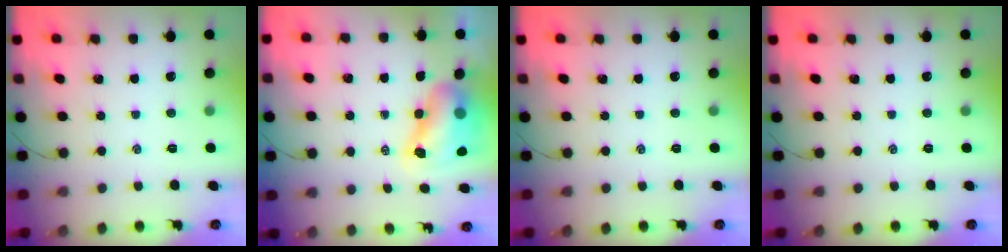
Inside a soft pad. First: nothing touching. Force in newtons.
{"total": 9.7, "press": 9.4, "slide": 2.6}
{"total": 0.0}
{"total": 0.0}